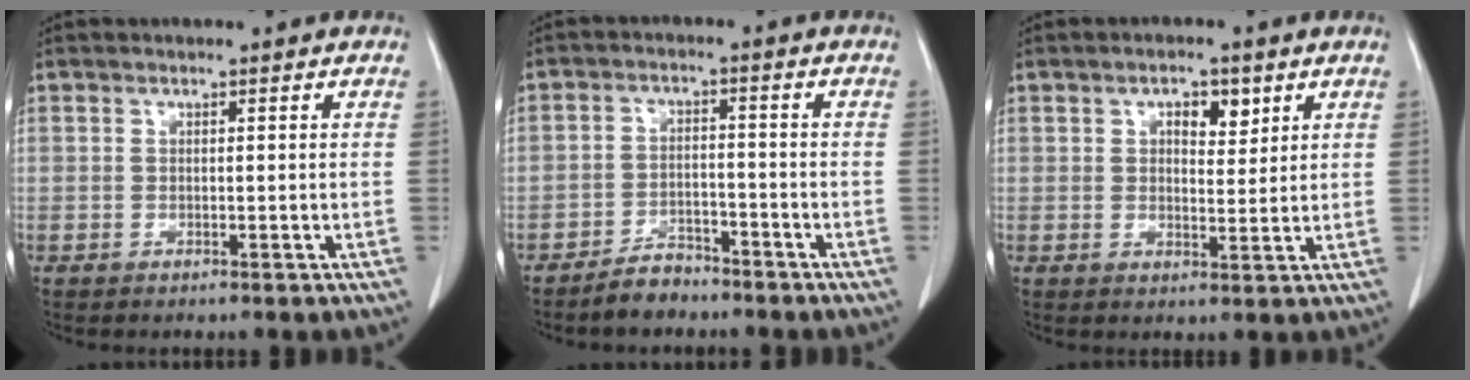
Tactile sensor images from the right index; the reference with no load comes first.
{"total": 4.2, "force": [-3.7, 1.8, 0.9], "torque": [-0.017, 0.004, -0.064]}
{"total": 4.1, "force": [1.9, 2.0, 3.0], "torque": [-0.044, 0.002, 0.030]}